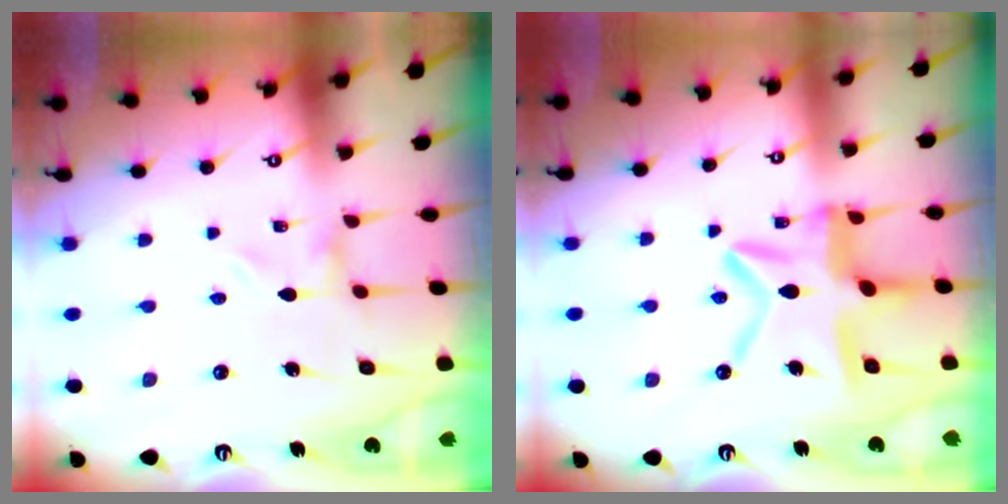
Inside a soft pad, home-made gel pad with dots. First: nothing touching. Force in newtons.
{"total": 13.4, "press": 13.4, "slide": 1.4}